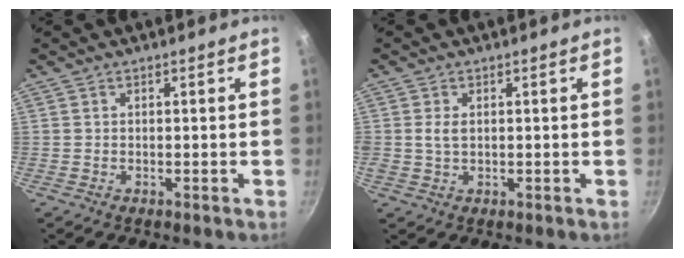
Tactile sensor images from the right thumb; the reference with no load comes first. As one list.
[{"total": 2.4, "force": [0.4, 1.5, 1.8], "torque": [-0.030, -0.001, 0.008]}]